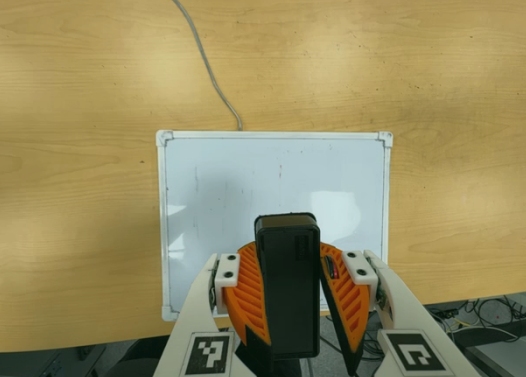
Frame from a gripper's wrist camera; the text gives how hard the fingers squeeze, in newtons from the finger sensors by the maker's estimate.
{"total": 9.7, "left": 10.1, "right": 9.3}